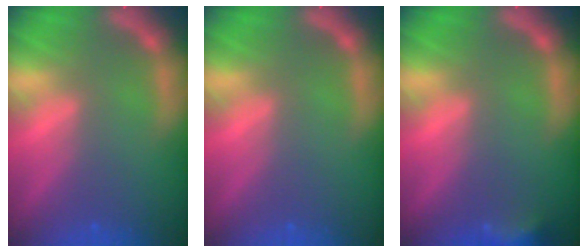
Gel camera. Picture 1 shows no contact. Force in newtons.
{"total": 0.0}
{"total": 3.4}